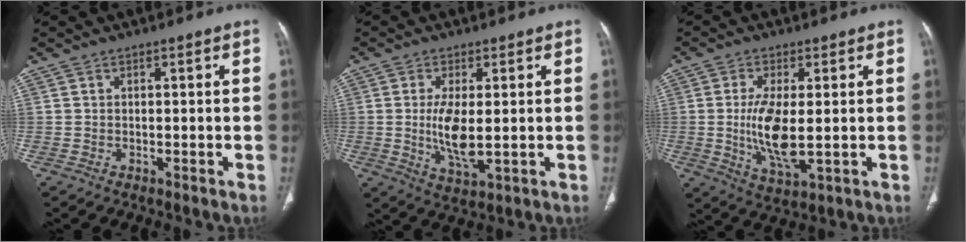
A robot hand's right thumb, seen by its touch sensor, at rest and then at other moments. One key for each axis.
{"total": 7.7, "fx": 0.0, "fy": 2.9, "fz": 7.1, "tx": -0.143, "ty": -0.020, "tz": 0.006}
{"total": 9.9, "fx": -0.3, "fy": 3.7, "fz": 9.2, "tx": -0.188, "ty": -0.021, "tz": 0.003}